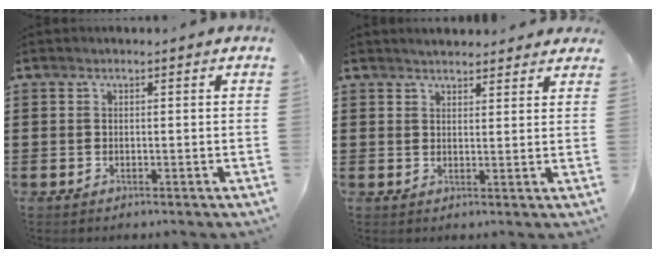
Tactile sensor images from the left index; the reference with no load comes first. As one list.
[{"total": 2.3, "force": [2.3, 0.3, 0.0], "torque": [-0.007, -0.001, 0.043]}]